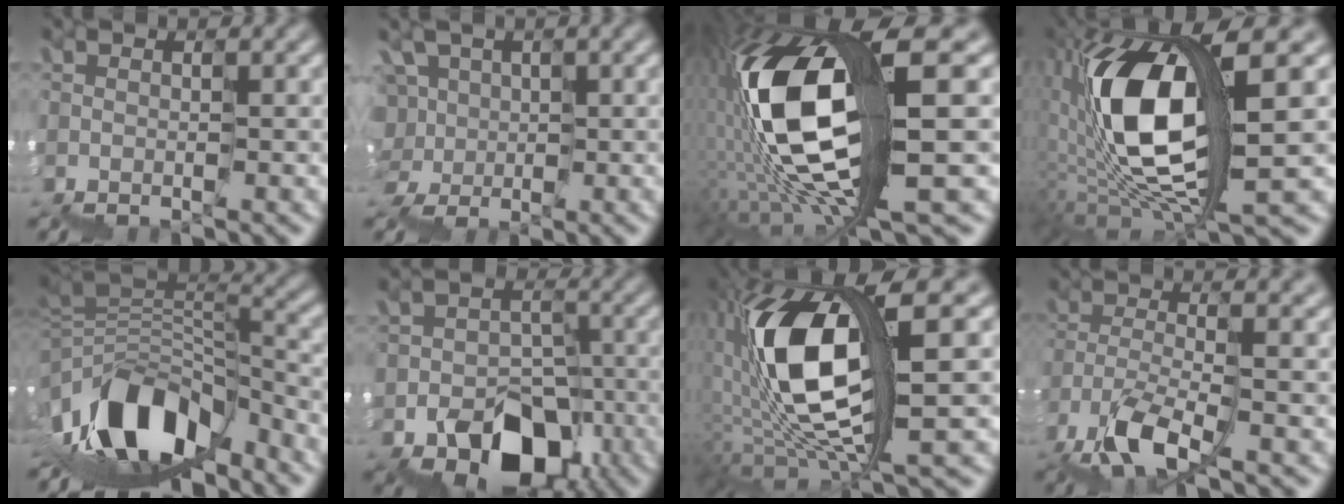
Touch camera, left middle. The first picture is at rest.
{"total": 5.1, "force": [1.4, 4.5, 2.0], "torque": [-0.042, 0.037, -0.001]}
{"total": 13.8, "force": [1.8, 3.6, 13.2], "torque": [-0.286, 0.012, 0.053]}
{"total": 10.5, "force": [2.7, 2.5, 9.8], "torque": [-0.205, 0.011, 0.057]}
{"total": 8.4, "force": [-4.4, 4.0, 6.0], "torque": [-0.102, 0.019, -0.069]}
{"total": 10.4, "force": [-5.0, 8.0, 4.4], "torque": [-0.045, -0.018, -0.082]}
{"total": 11.0, "force": [2.5, 2.3, 10.5], "torque": [-0.225, 0.009, 0.051]}
{"total": 4.6, "force": [-2.1, 1.1, 3.9], "torque": [-0.088, 0.002, -0.040]}